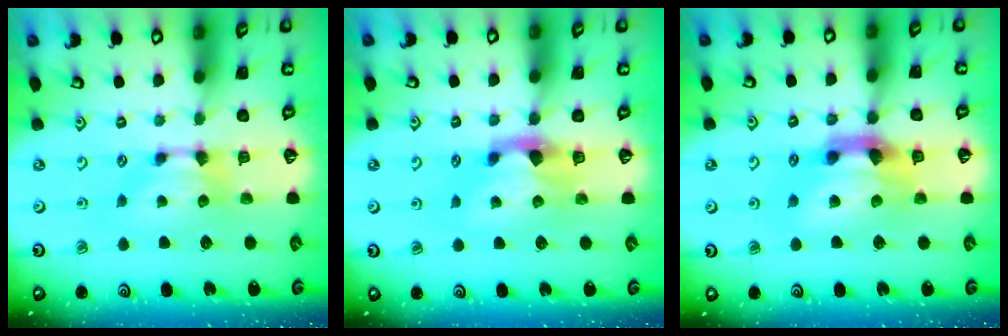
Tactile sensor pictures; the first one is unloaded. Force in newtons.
{"total": 2.0, "press": 1.6, "slide": 1.2}
{"total": 5.3, "press": 5.0, "slide": 1.8}